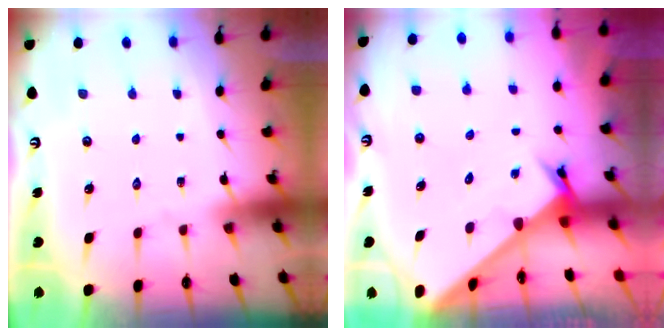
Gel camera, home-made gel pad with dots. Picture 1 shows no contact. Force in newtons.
{"total": 2.8, "press": 2.8, "slide": 0.3}